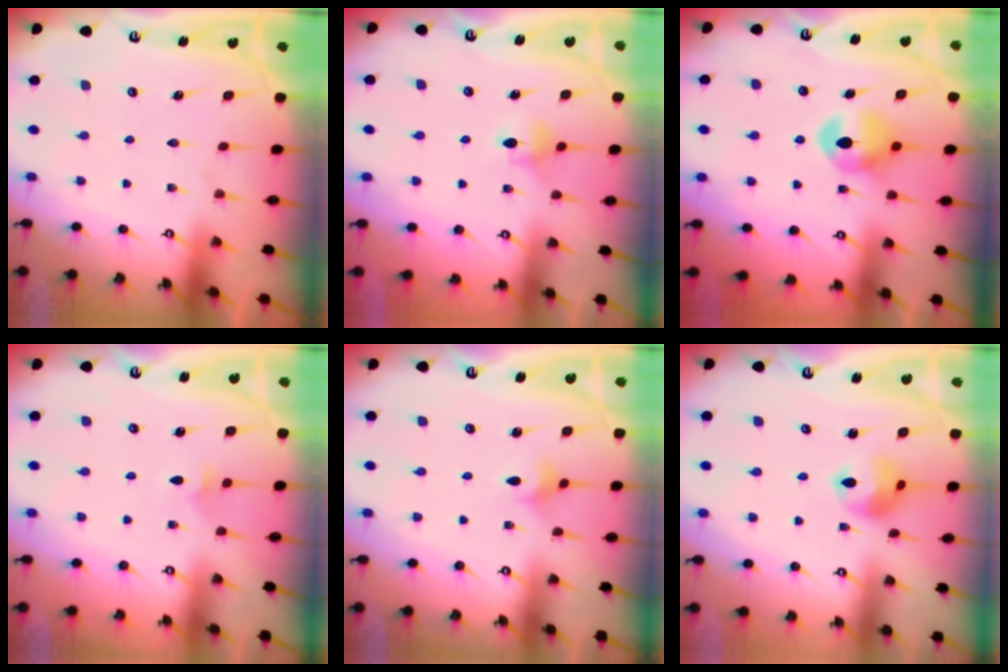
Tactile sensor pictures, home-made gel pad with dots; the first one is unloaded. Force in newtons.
{"total": 4.9, "press": 4.9, "slide": 0.6}
{"total": 9.1, "press": 9.1, "slide": 0.3}
{"total": 3.2, "press": 3.1, "slide": 0.8}
{"total": 2.8, "press": 2.7, "slide": 0.7}
{"total": 9.4, "press": 9.4, "slide": 0.5}